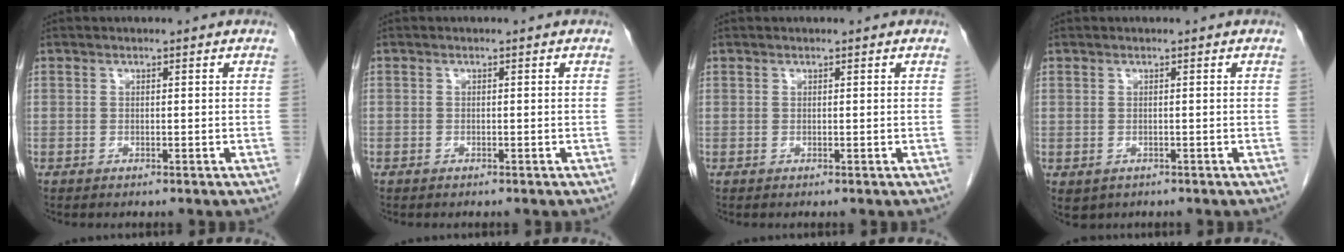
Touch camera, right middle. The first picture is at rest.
{"total": 0.7, "force": [-0.5, 0.5, 0.0], "torque": [-0.008, 0.003, -0.010]}
{"total": 0.0}
{"total": 2.4, "force": [-1.3, 1.9, 0.7], "torque": [-0.009, -0.001, -0.011]}